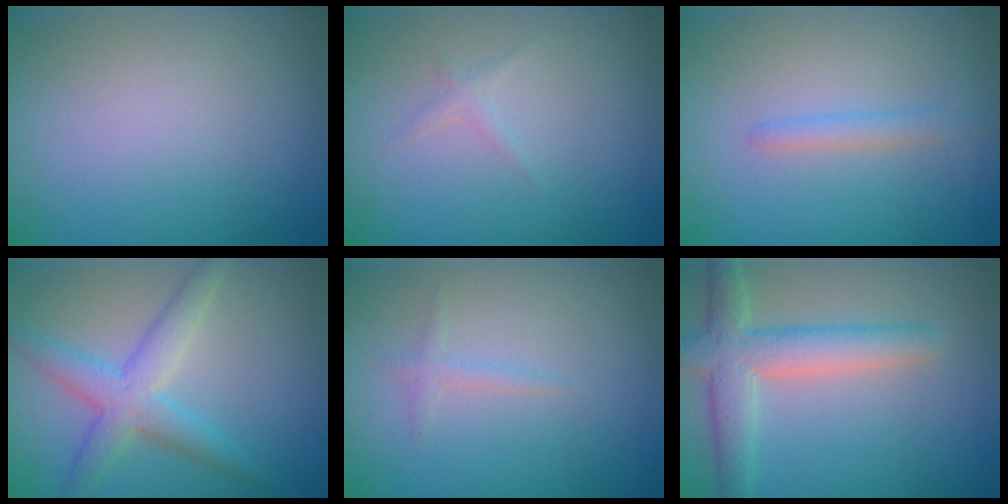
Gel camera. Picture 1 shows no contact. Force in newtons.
{"total": 0.7, "press": 0.7, "slide": 0.1}
{"total": 1.5, "press": 1.5, "slide": 0.1}
{"total": 3.8, "press": 3.8, "slide": 0.1}
{"total": 0.8, "press": 0.8, "slide": 0.0}
{"total": 4.5, "press": 4.4, "slide": 0.4}